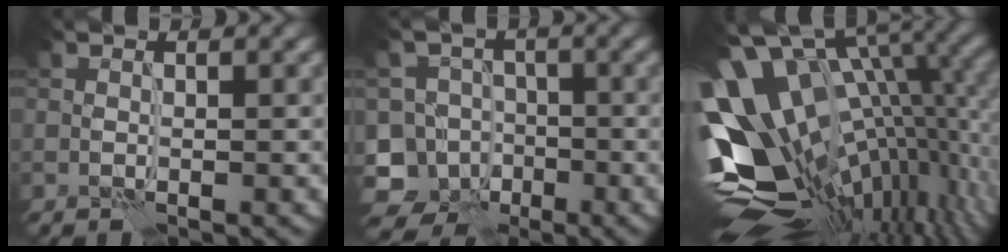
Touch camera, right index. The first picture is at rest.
{"total": 8.7, "force": [-5.1, 6.8, 1.8], "torque": [-0.016, -0.005, -0.097]}
{"total": 17.7, "force": [0.5, 9.1, 15.1], "torque": [-0.253, -0.041, 0.035]}